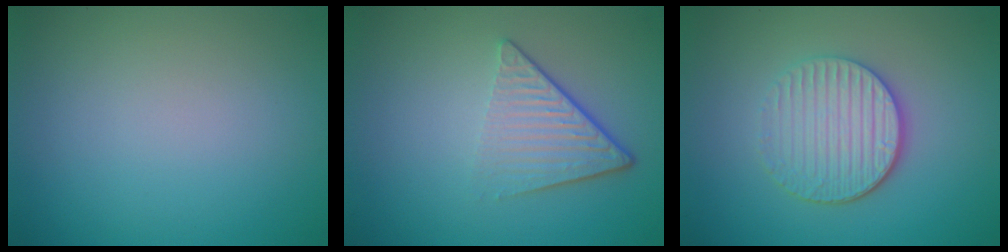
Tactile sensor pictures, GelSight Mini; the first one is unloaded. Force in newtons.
{"total": 4.6, "press": 2.8, "slide": 3.7}
{"total": 4.3, "press": 3.5, "slide": 2.5}